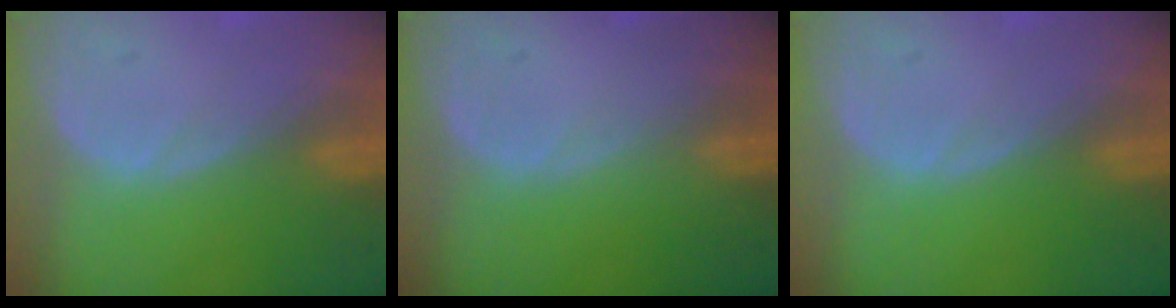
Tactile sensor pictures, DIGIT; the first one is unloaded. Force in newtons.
{"total": 0.0}
{"total": 0.0}